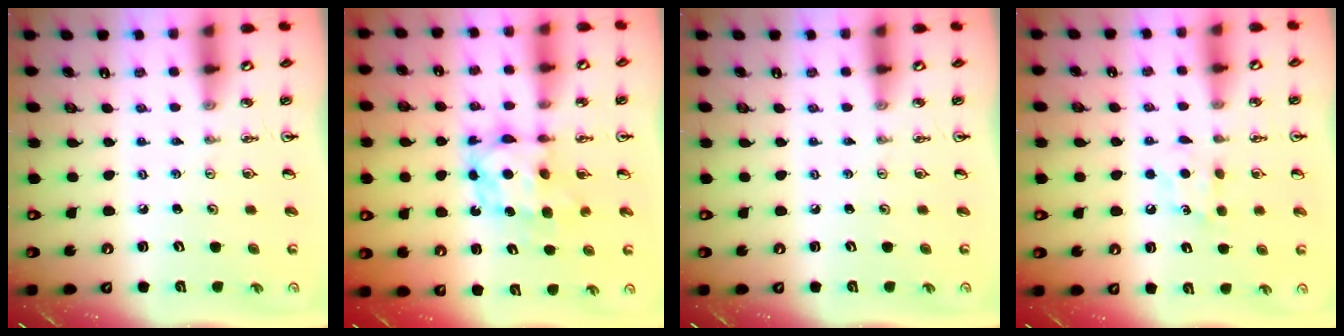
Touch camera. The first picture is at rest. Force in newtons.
{"total": 6.1, "press": 6.0, "slide": 0.6}
{"total": 0.0}
{"total": 5.7, "press": 5.7, "slide": 0.6}